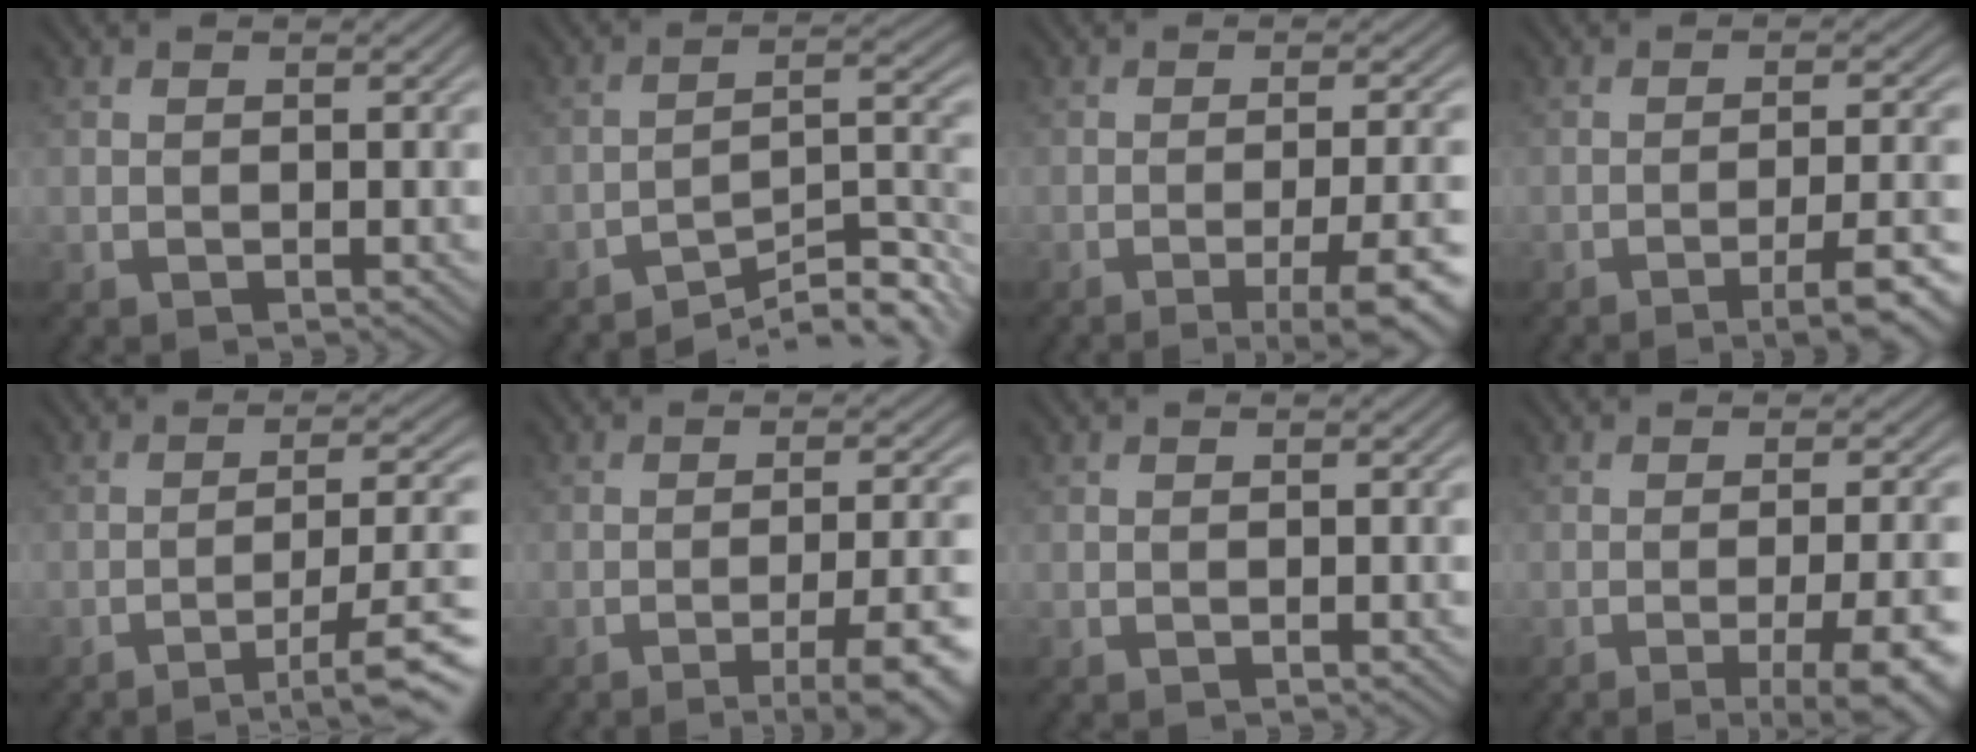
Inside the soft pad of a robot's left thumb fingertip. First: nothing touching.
{"total": 8.0, "force": [-6.2, 1.5, 4.8], "torque": [-0.070, 0.009, -0.102]}
{"total": 7.9, "force": [-3.6, 1.5, 6.8], "torque": [-0.098, 0.002, -0.048]}
{"total": 6.3, "force": [-3.5, 0.9, 5.1], "torque": [-0.081, 0.007, -0.055]}
{"total": 8.7, "force": [-5.0, 1.5, 7.0], "torque": [-0.105, 0.008, -0.072]}
{"total": 8.2, "force": [-4.2, 1.7, 6.9], "torque": [-0.102, 0.002, -0.059]}
{"total": 0.0}
{"total": 8.9, "force": [-3.9, 2.0, 7.8], "torque": [-0.104, 0.001, -0.049]}